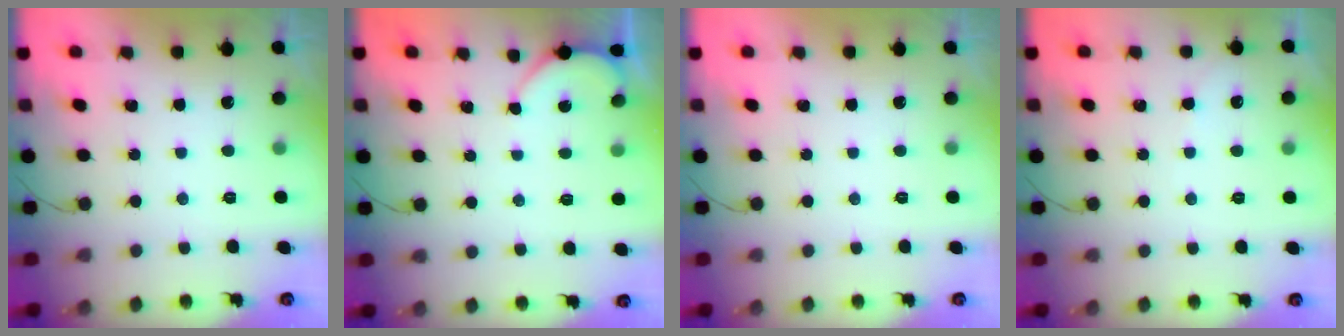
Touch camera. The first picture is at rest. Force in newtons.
{"total": 2.4, "press": 2.3, "slide": 0.3}
{"total": 0.0}
{"total": 1.3, "press": 1.3, "slide": 0.2}